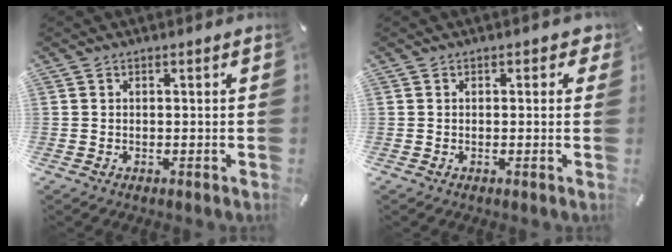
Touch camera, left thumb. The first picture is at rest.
{"total": 1.3, "force": [0.2, 1.0, 0.8], "torque": [-0.008, 0.004, 0.000]}